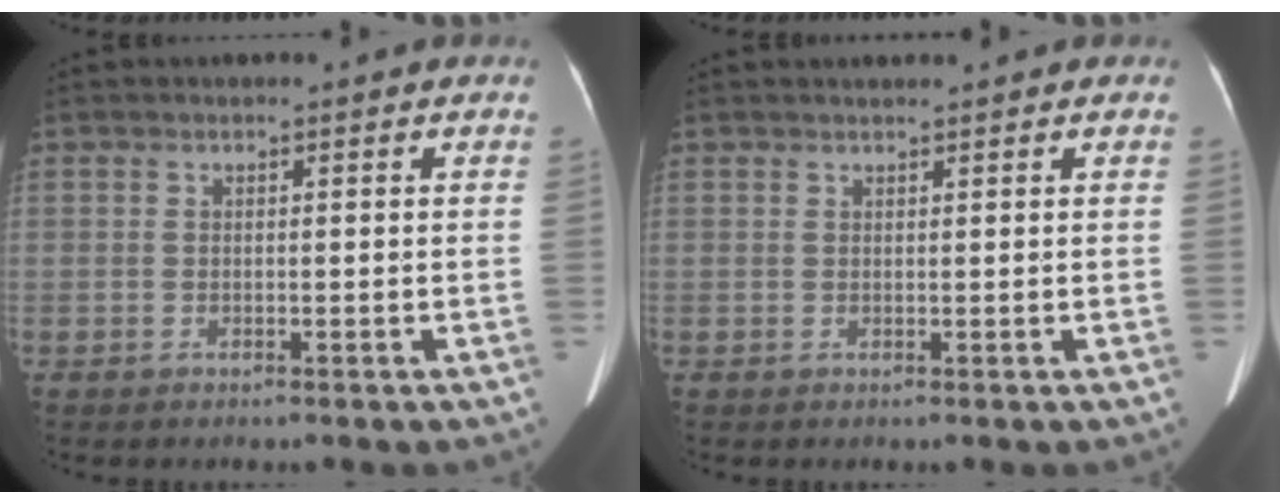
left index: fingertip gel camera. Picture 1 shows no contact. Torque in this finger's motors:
{"motor_torque": [0.06, -0.27, -0.09, -0.02]}